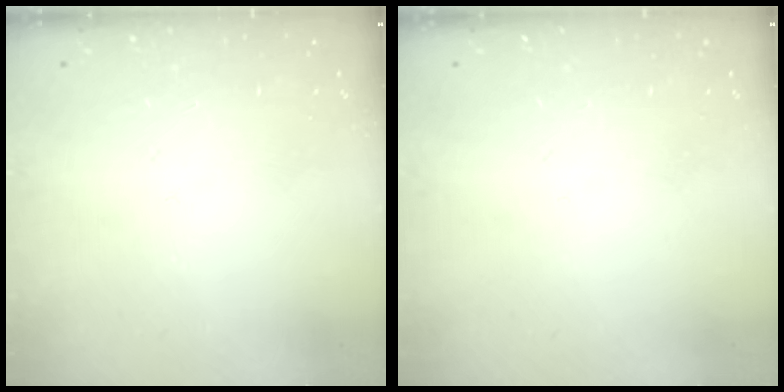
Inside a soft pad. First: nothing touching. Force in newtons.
{"total": 0.0}